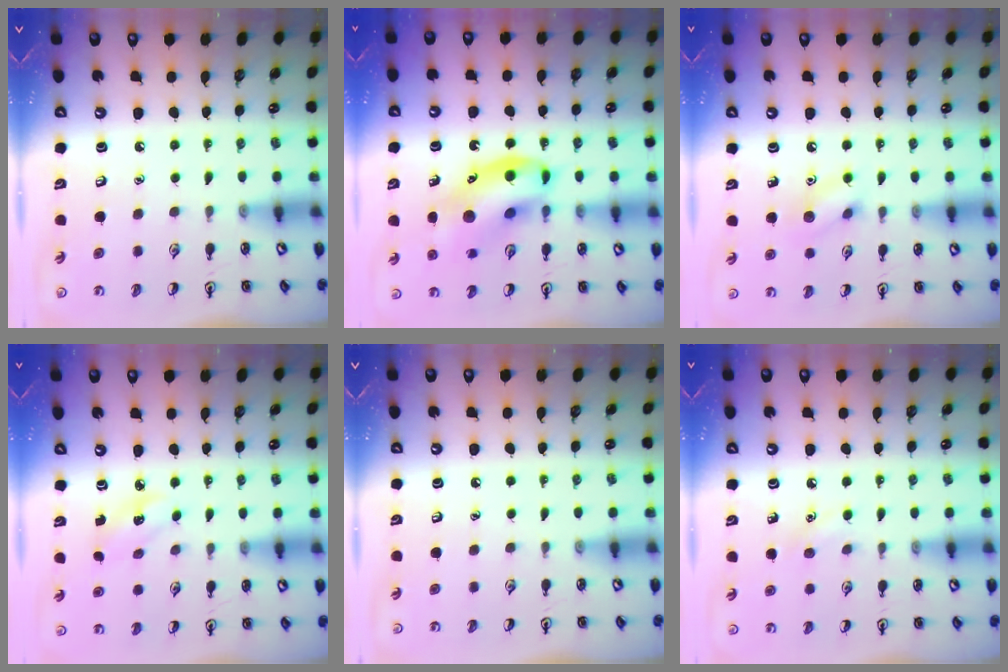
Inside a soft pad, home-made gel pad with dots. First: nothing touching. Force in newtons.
{"total": 14.5, "press": 14.1, "slide": 3.5}
{"total": 7.7, "press": 7.7, "slide": 0.6}
{"total": 2.9, "press": 2.8, "slide": 0.9}
{"total": 0.0}
{"total": 6.5, "press": 6.2, "slide": 1.9}